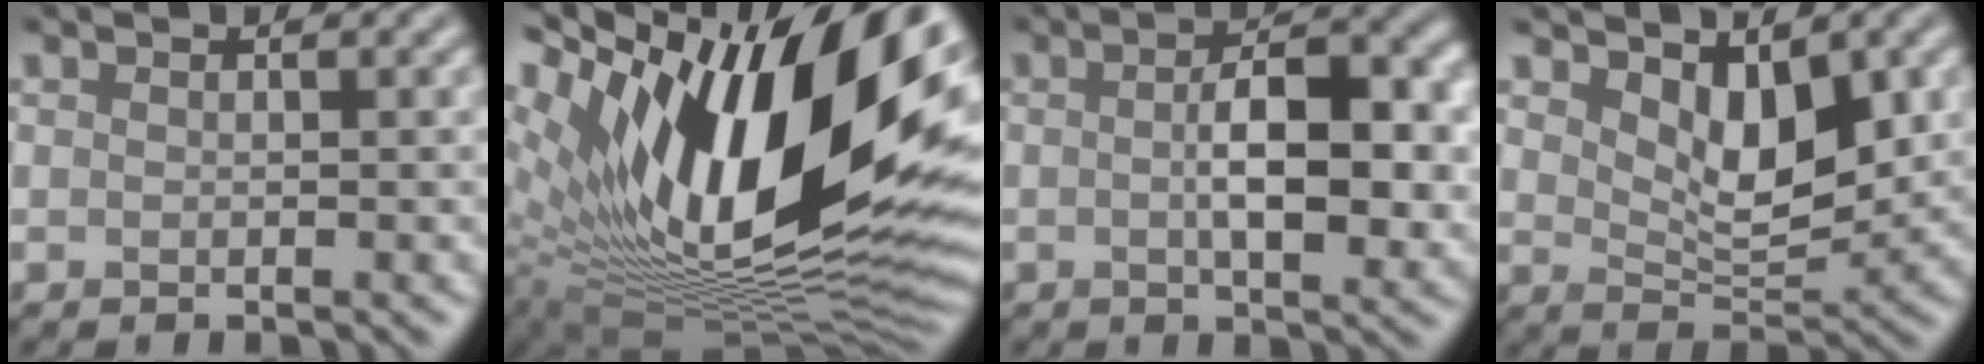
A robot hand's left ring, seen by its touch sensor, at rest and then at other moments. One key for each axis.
{"total": 19.6, "fx": 6.1, "fy": 9.0, "fz": 16.4, "tx": -0.278, "ty": 0.016, "tz": 0.097}
{"total": 7.2, "fx": -0.1, "fy": 3.0, "fz": 6.6, "tx": -0.101, "ty": -0.002, "tz": -0.002}
{"total": 4.8, "fx": 2.1, "fy": 2.4, "fz": 3.6, "tx": -0.060, "ty": -0.016, "tz": 0.034}